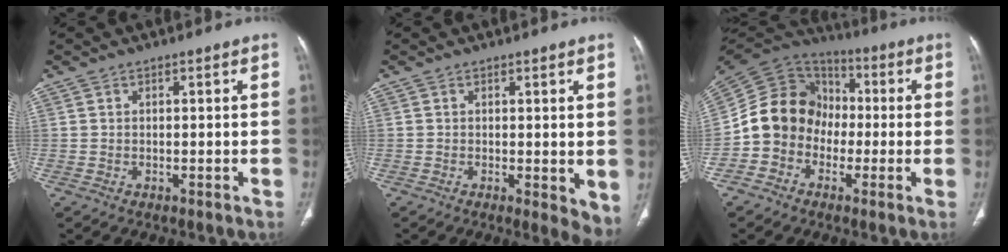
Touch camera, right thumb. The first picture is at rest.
{"total": 4.6, "force": [0.1, 1.7, 4.3], "torque": [-0.054, -0.013, 0.001]}
{"total": 14.3, "force": [-2.9, 12.4, 6.6], "torque": [-0.099, 0.051, -0.064]}